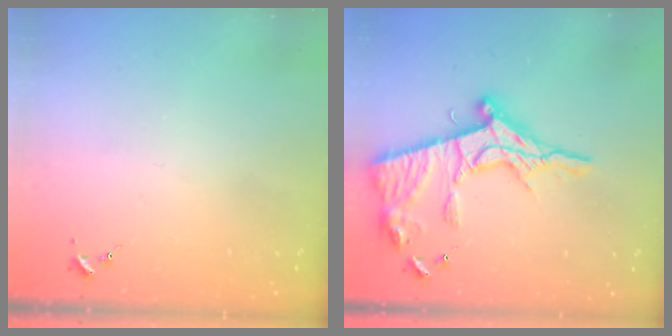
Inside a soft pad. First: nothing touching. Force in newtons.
{"total": 19.5, "press": 19.5, "slide": 1.5}